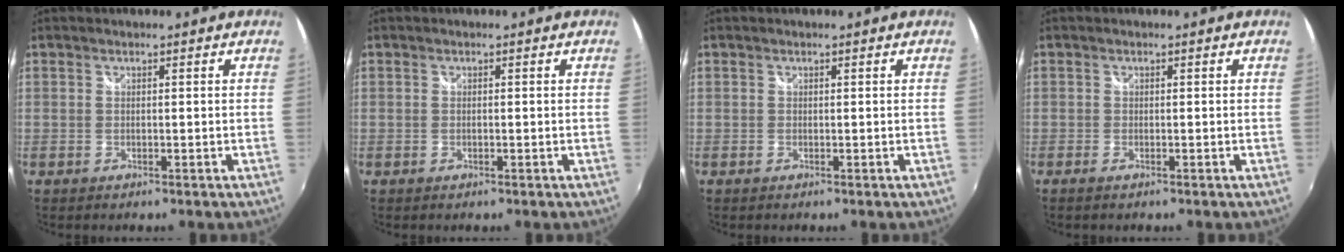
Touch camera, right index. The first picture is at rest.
{"total": 0.0}
{"total": 0.0}
{"total": 0.9, "force": [-0.7, 0.4, 0.5], "torque": [-0.010, -0.005, -0.015]}